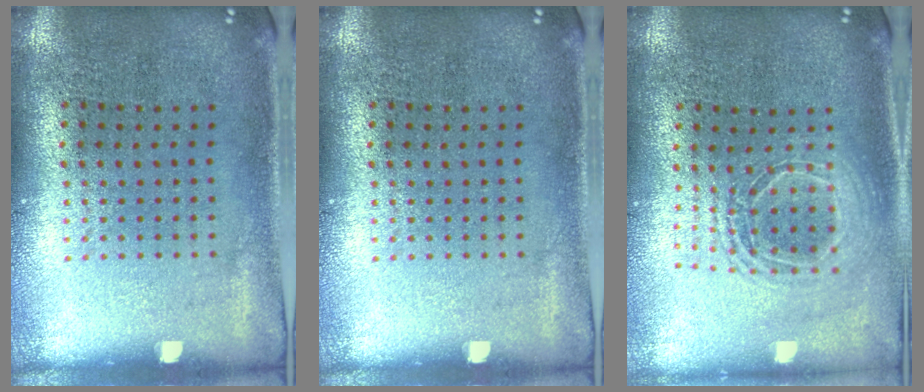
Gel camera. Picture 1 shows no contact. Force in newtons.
{"total": 0.0}
{"total": 1.7, "press": 1.5, "slide": 0.9}